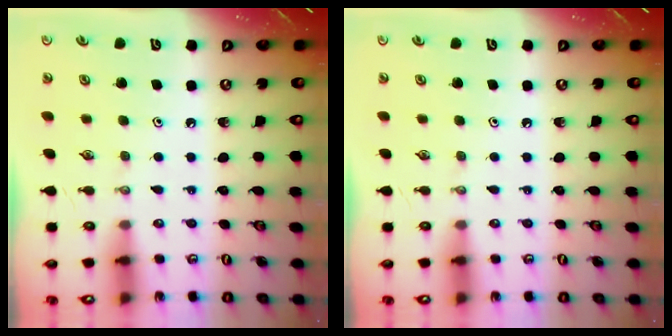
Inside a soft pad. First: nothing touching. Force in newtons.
{"total": 0.0}